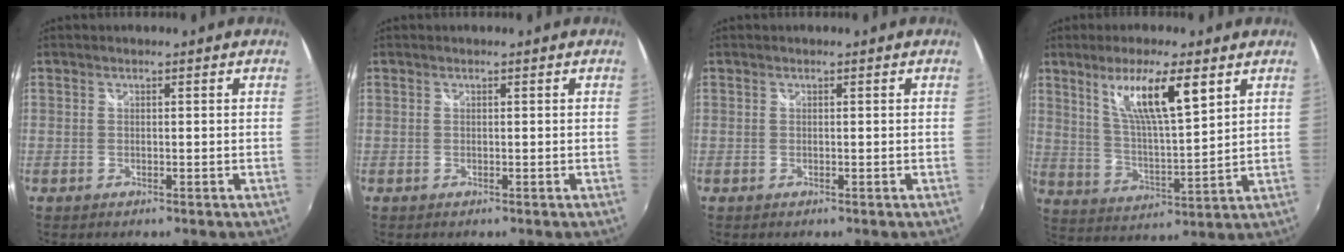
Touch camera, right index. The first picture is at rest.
{"total": 0.0}
{"total": 0.0}
{"total": 11.8, "force": [6.3, 1.9, 9.8], "torque": [-0.171, -0.004, 0.119]}